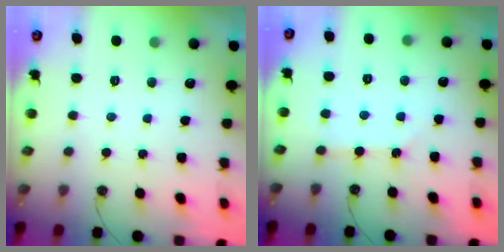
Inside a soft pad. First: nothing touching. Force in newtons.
{"total": 3.4, "press": 3.4, "slide": 0.3}